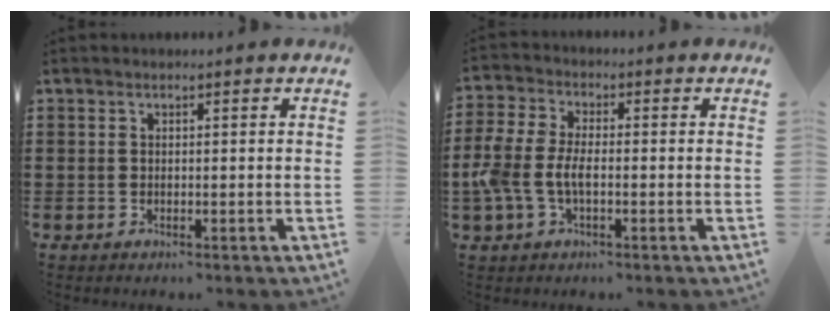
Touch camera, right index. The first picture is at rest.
{"total": 5.7, "force": [-1.6, 3.0, 4.5], "torque": [-0.119, -0.004, -0.039]}